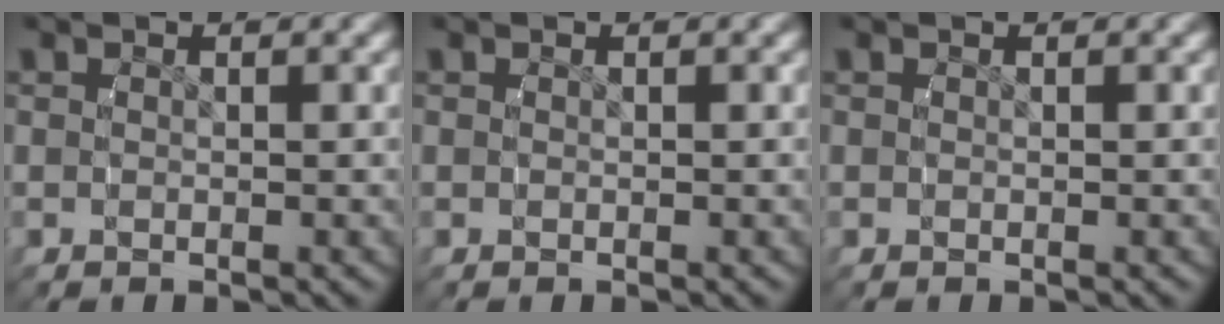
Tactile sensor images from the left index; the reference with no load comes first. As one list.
[{"total": 0.0}, {"total": 0.0}]